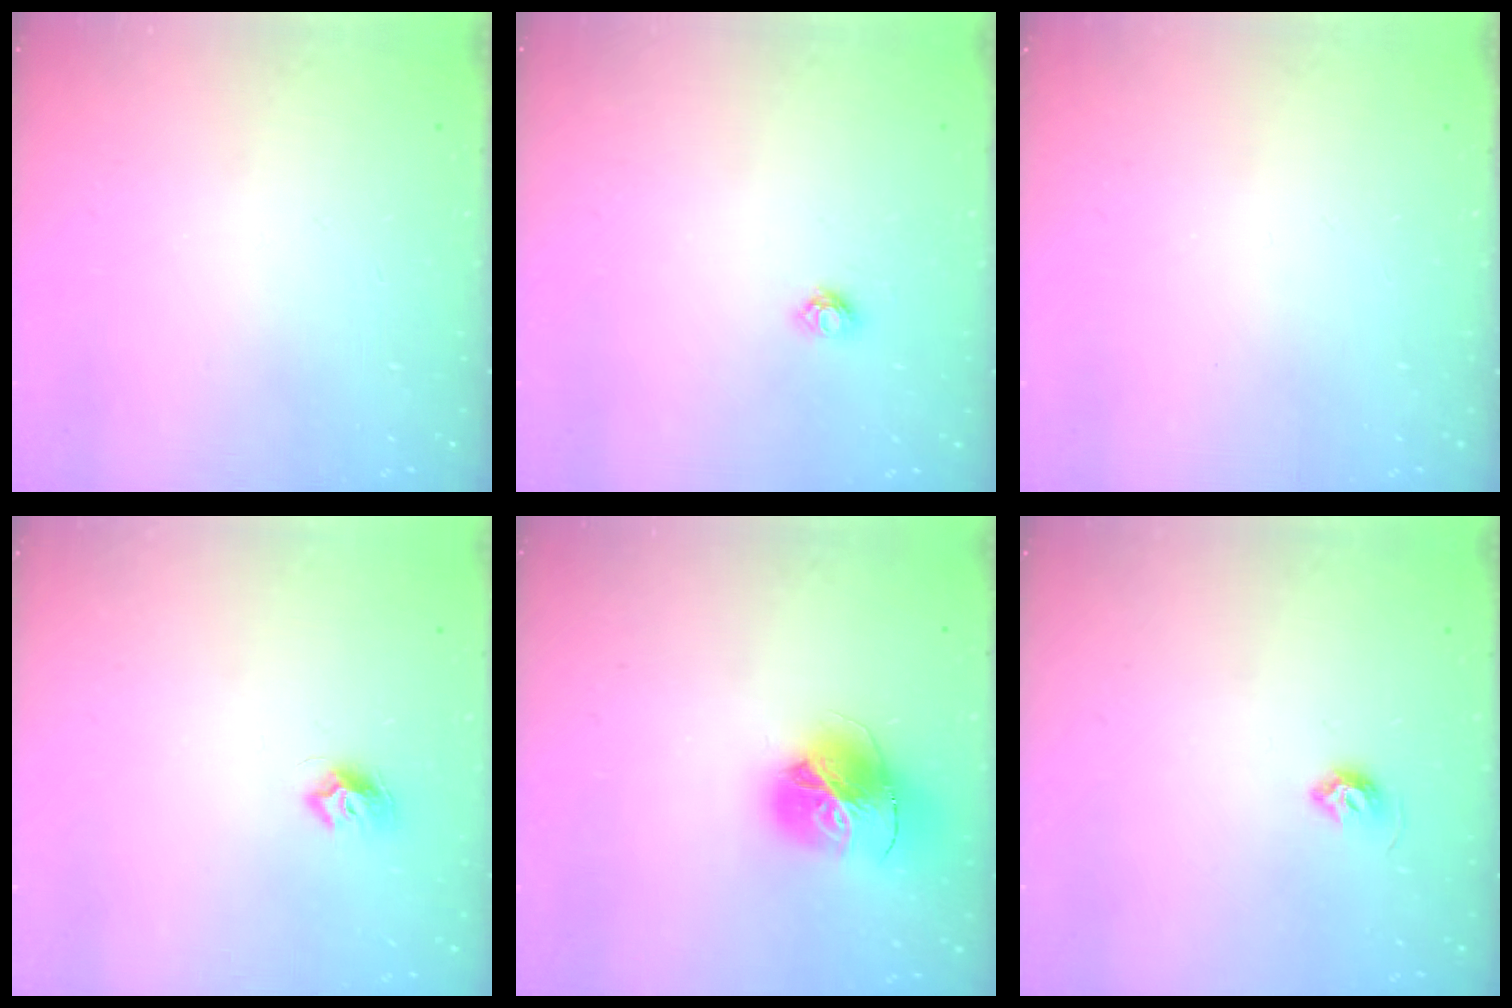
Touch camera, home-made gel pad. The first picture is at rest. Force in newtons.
{"total": 3.6, "press": 3.5, "slide": 0.3}
{"total": 0.0}
{"total": 7.1, "press": 7.1, "slide": 0.5}
{"total": 17.3, "press": 17.2, "slide": 1.8}
{"total": 5.7, "press": 5.7, "slide": 0.7}